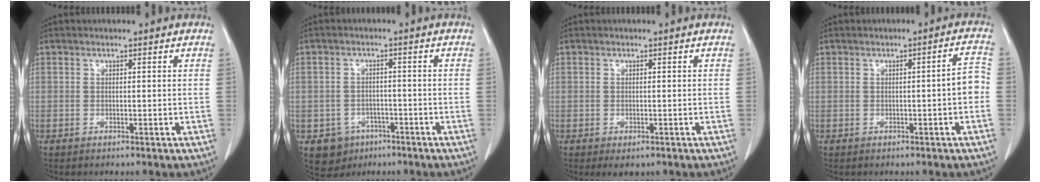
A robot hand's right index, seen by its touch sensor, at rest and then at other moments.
{"total": 4.9, "force": [-2.6, 4.1, 0.7], "torque": [-0.007, 0.010, -0.032]}
{"total": 1.7, "force": [-1.0, 1.2, 0.8], "torque": [-0.006, 0.000, -0.005]}
{"total": 3.2, "force": [-0.7, 0.3, 3.1], "torque": [-0.035, 0.011, -0.011]}